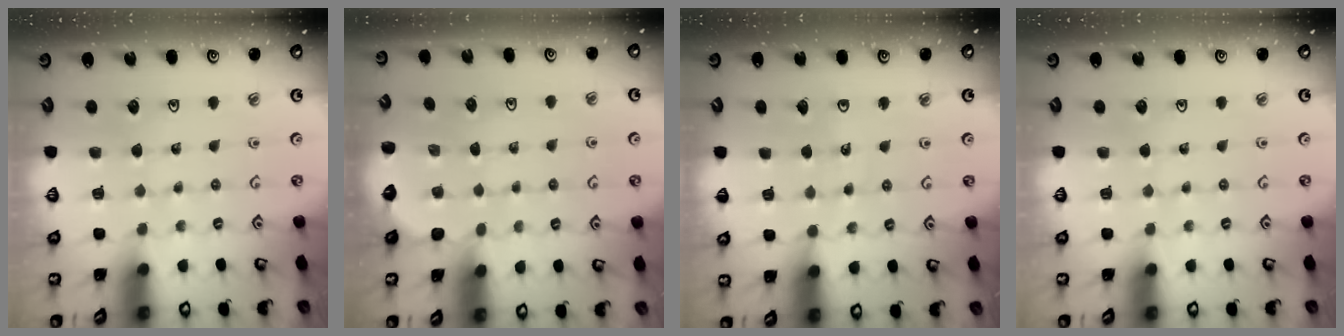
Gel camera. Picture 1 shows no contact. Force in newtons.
{"total": 1.9, "press": 0.5, "slide": 1.9}
{"total": 2.2, "press": 2.2, "slide": 0.2}
{"total": 0.0}